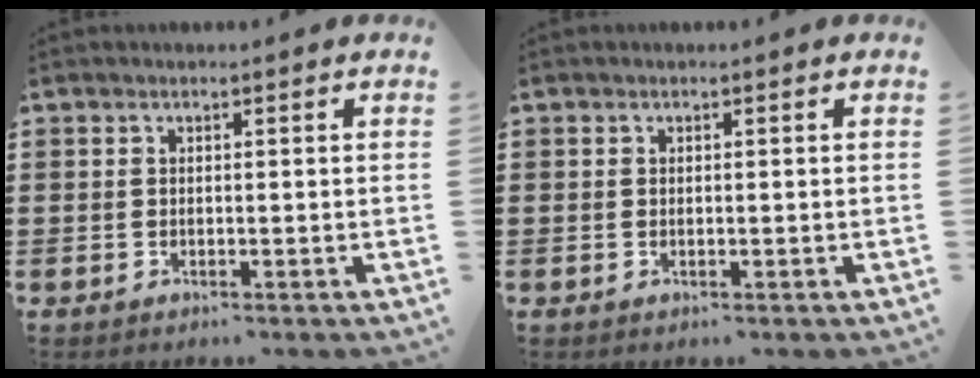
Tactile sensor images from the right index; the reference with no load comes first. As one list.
[{"total": 0.0}]